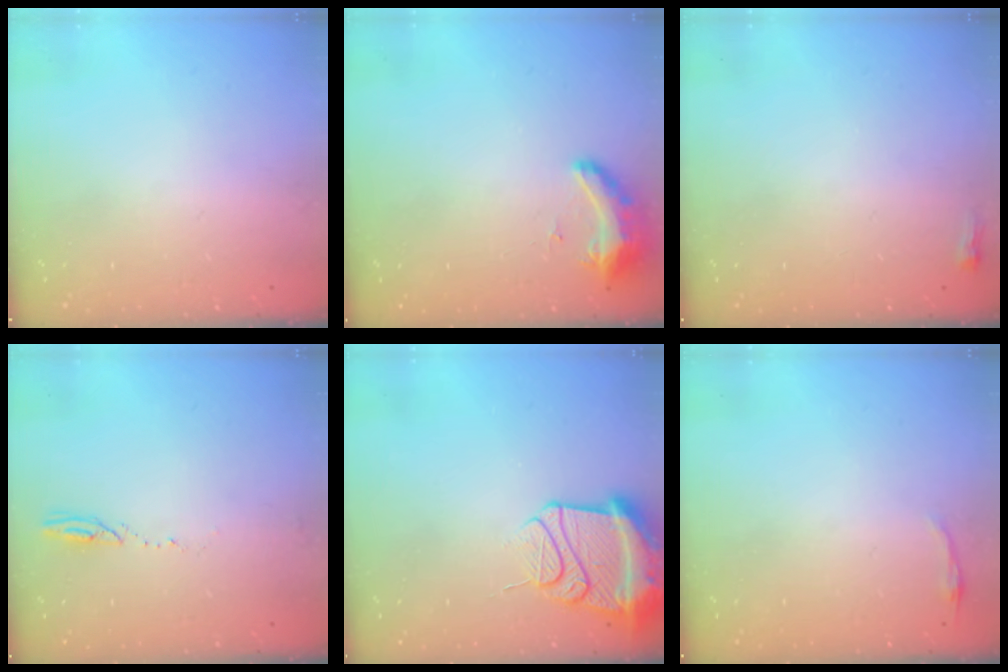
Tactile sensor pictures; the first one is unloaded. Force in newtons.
{"total": 8.7, "press": 8.5, "slide": 1.6}
{"total": 2.2, "press": 2.2, "slide": 0.6}
{"total": 2.6, "press": 2.6, "slide": 0.3}
{"total": 15.3, "press": 15.2, "slide": 1.8}
{"total": 2.8, "press": 2.8, "slide": 0.6}